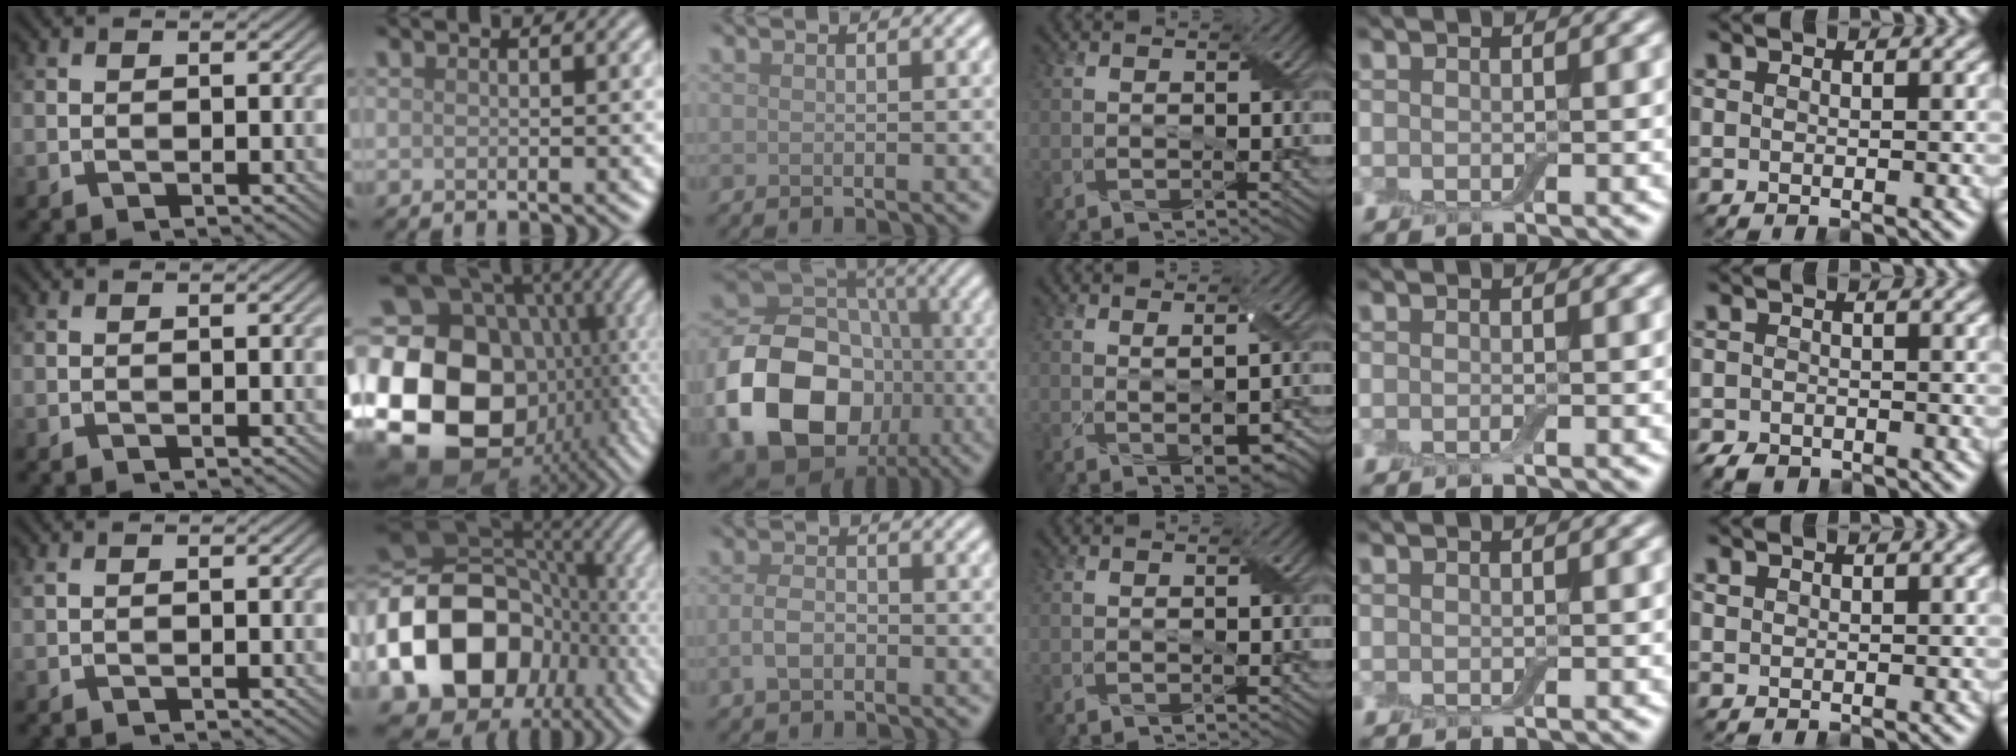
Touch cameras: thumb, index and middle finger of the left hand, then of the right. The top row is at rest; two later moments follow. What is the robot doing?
{"motion": "fold", "object": "aluminum foil"}